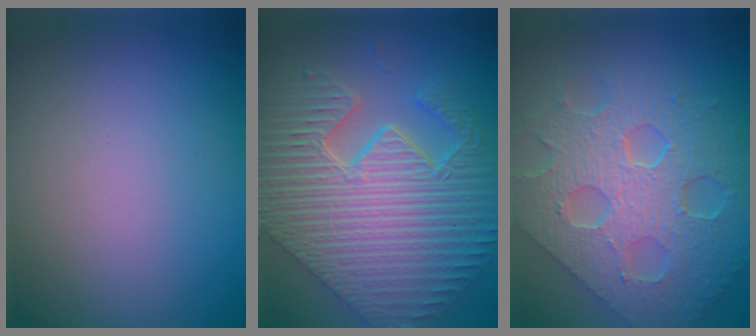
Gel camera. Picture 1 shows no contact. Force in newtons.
{"total": 9.5, "press": 7.4, "slide": 6.0}
{"total": 8.4, "press": 6.7, "slide": 5.0}